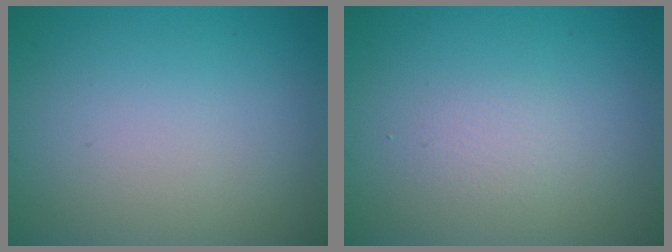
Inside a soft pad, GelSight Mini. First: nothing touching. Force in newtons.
{"total": 1.1, "press": 1.1, "slide": 0.1}